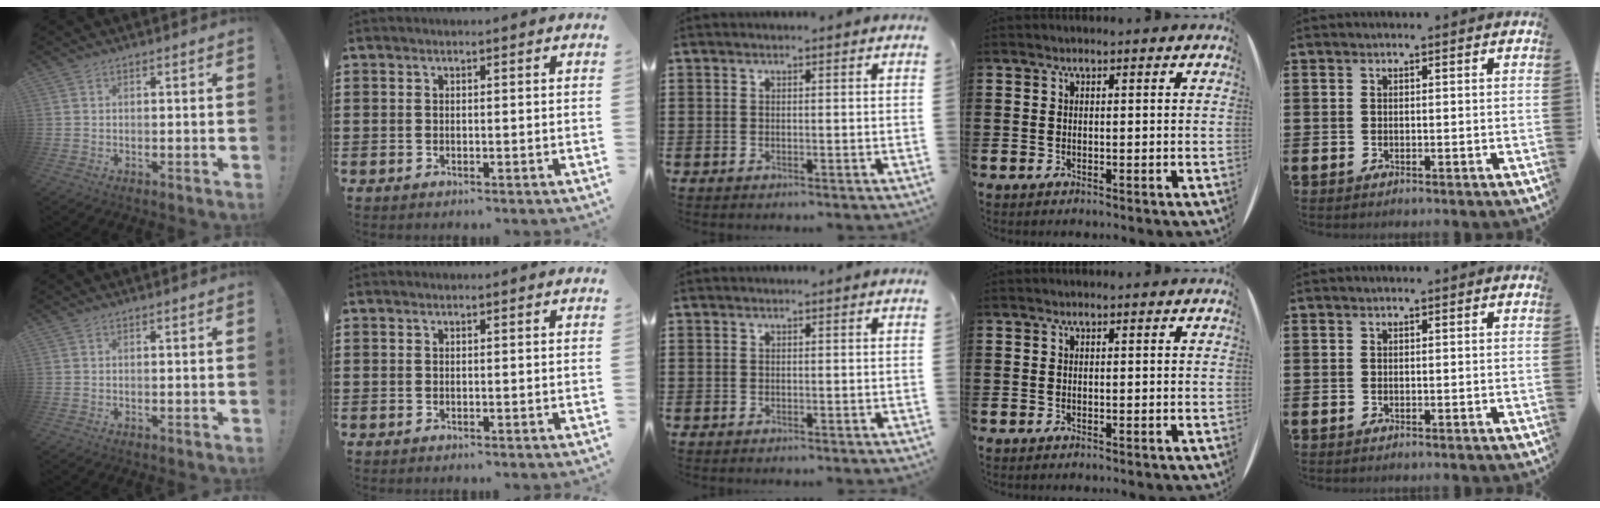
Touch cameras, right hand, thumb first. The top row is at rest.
{}